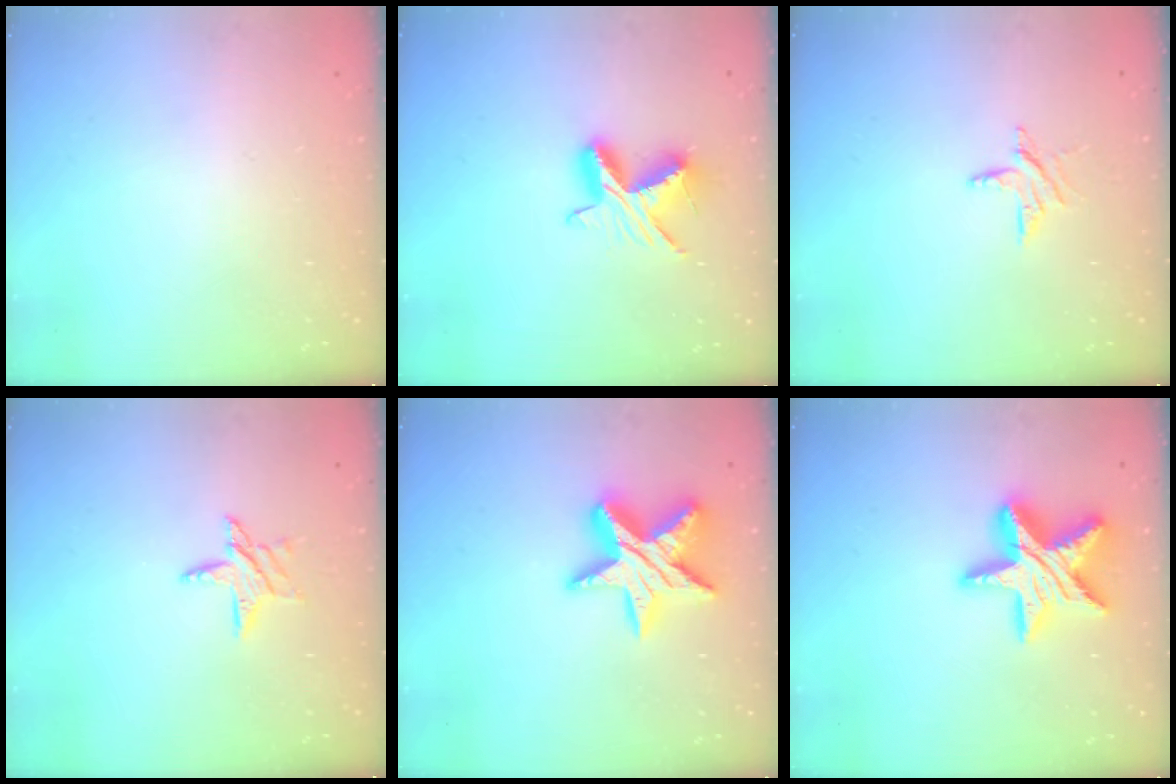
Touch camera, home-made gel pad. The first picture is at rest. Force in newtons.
{"total": 10.5, "press": 10.5, "slide": 0.1}
{"total": 5.7, "press": 5.7, "slide": 0.5}
{"total": 7.4, "press": 7.4, "slide": 0.5}
{"total": 16.7, "press": 16.6, "slide": 1.2}
{"total": 17.8, "press": 17.8, "slide": 1.2}